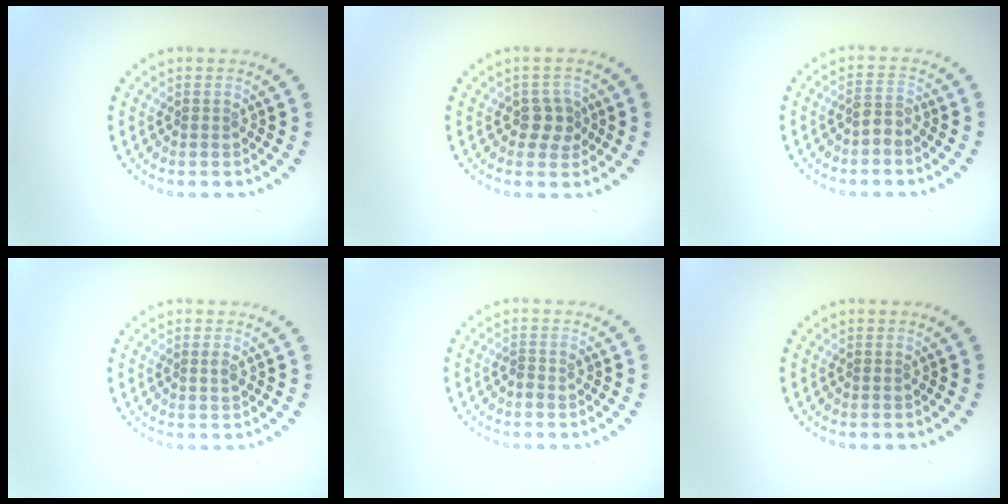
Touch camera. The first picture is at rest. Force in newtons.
{"total": 2.2, "press": 2.1, "slide": 0.6}
{"total": 1.9, "press": 1.4, "slide": 1.3}
{"total": 0.8, "press": 0.8, "slide": 0.2}
{"total": 0.9, "press": 0.8, "slide": 0.3}
{"total": 0.0}